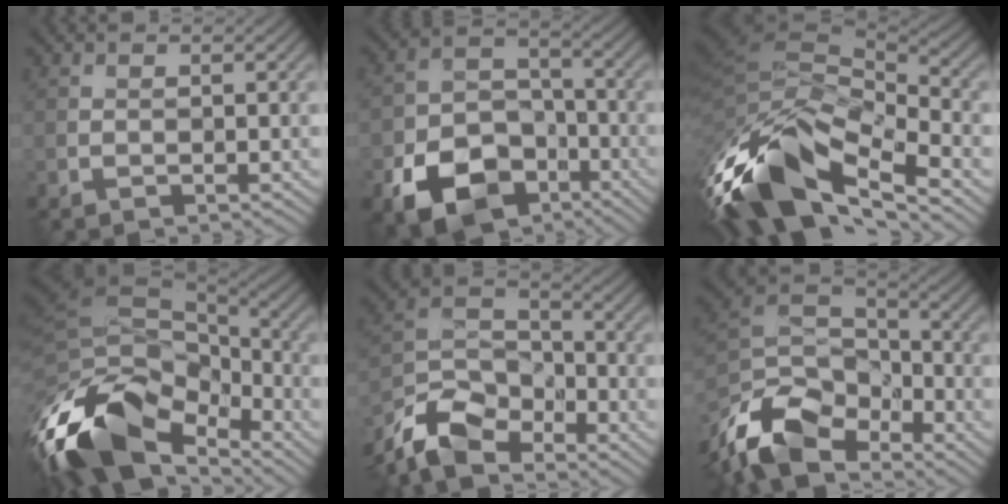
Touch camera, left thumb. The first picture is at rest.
{"total": 11.9, "force": [-6.4, 7.8, 6.2], "torque": [-0.133, -0.026, -0.119]}
{"total": 16.1, "force": [-8.2, 7.8, 11.5], "torque": [-0.268, -0.027, -0.150]}
{"total": 17.9, "force": [-8.9, 9.9, 11.9], "torque": [-0.290, -0.045, -0.133]}
{"total": 9.5, "force": [-7.6, 4.0, 4.2], "torque": [-0.090, -0.003, -0.168]}
{"total": 13.0, "force": [-9.1, 6.2, 6.8], "torque": [-0.168, -0.011, -0.194]}